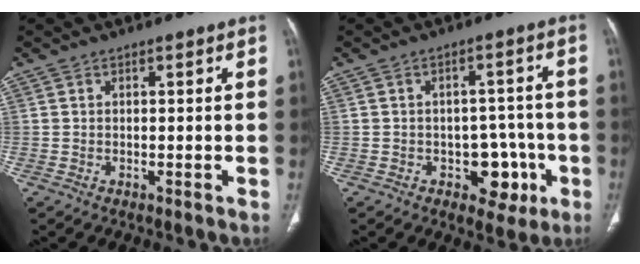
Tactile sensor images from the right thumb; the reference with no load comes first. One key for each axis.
{"total": 7.5, "fx": -2.6, "fy": 5.3, "fz": 4.7, "tx": -0.020, "ty": 0.022, "tz": -0.028}